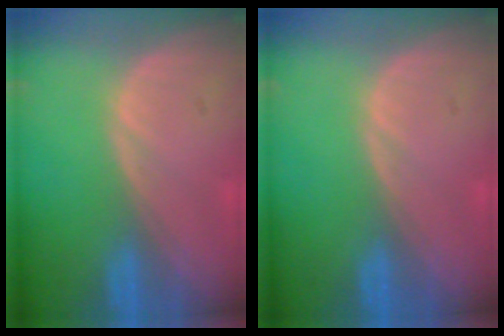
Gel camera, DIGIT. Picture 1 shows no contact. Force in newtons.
{"total": 0.0}